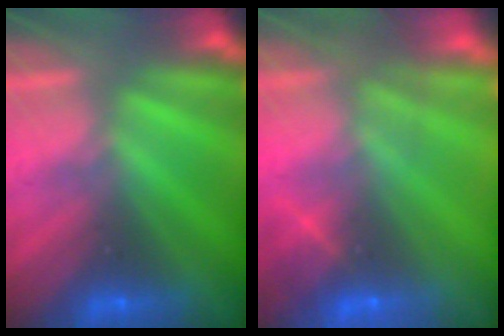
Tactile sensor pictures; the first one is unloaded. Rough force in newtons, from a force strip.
{"total": 9.6}